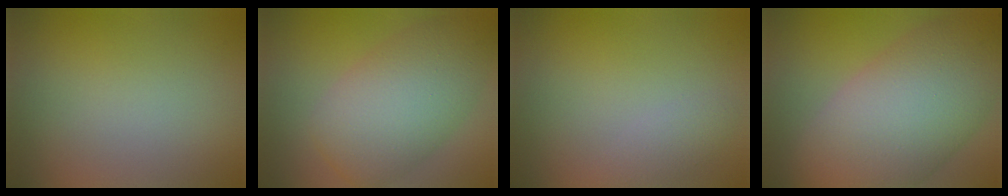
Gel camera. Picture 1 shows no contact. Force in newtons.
{"total": 8.3, "press": 8.3, "slide": 0.2}
{"total": 1.4, "press": 1.4, "slide": 0.1}
{"total": 12.9, "press": 12.9, "slide": 0.5}